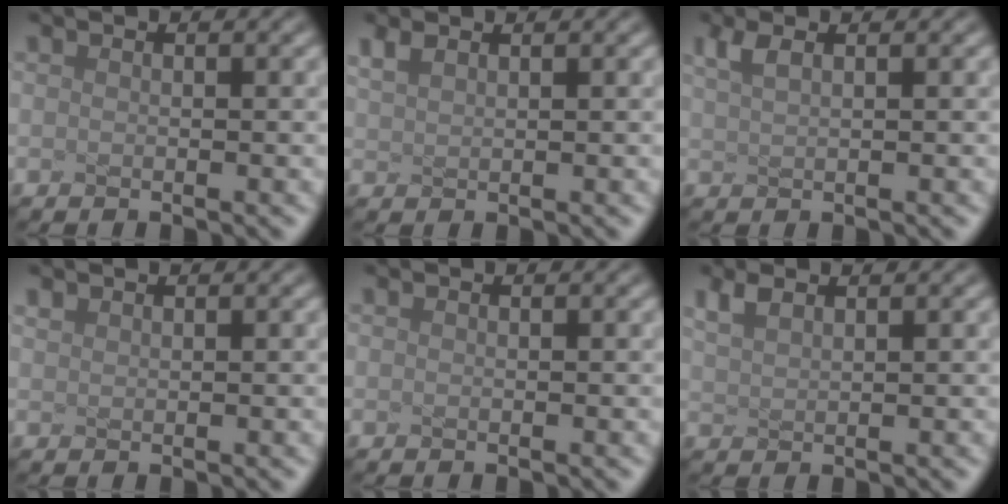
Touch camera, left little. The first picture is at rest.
{"total": 1.5, "force": [1.2, 0.5, 0.7], "torque": [-0.019, 0.004, 0.027]}
{"total": 2.0, "force": [1.2, 0.7, 1.4], "torque": [-0.028, 0.004, 0.023]}
{"total": 0.7, "force": [0.7, 0.2, 0.0], "torque": [-0.006, 0.001, 0.016]}
{"total": 0.0}
{"total": 1.9, "force": [1.4, 0.6, 1.0], "torque": [-0.026, 0.005, 0.031]}